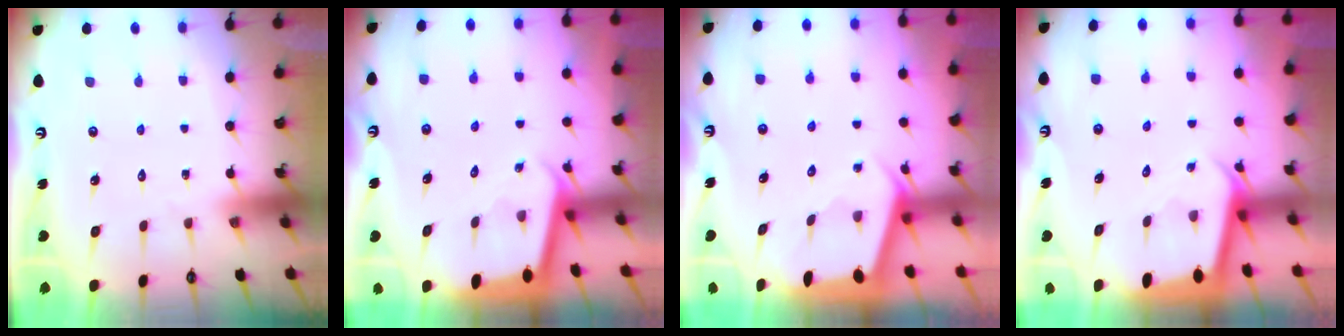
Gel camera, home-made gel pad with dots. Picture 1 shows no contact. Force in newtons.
{"total": 1.8, "press": 1.8, "slide": 0.0}
{"total": 2.7, "press": 2.7, "slide": 0.2}
{"total": 1.9, "press": 1.9, "slide": 0.1}